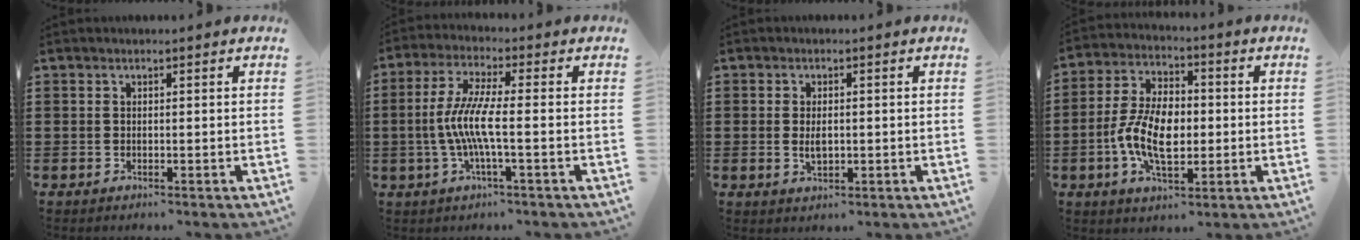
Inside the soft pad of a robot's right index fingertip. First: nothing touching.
{"total": 7.1, "force": [-1.4, 0.7, 7.0], "torque": [-0.159, -0.018, -0.036]}
{"total": 2.8, "force": [0.0, 1.3, 2.5], "torque": [-0.048, 0.001, 0.001]}
{"total": 9.5, "force": [-1.5, 5.4, 7.7], "torque": [-0.171, 0.007, -0.031]}